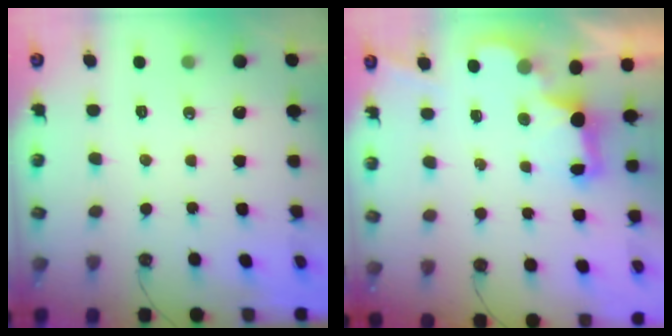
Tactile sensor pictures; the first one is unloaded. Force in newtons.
{"total": 2.2, "press": 2.1, "slide": 0.7}